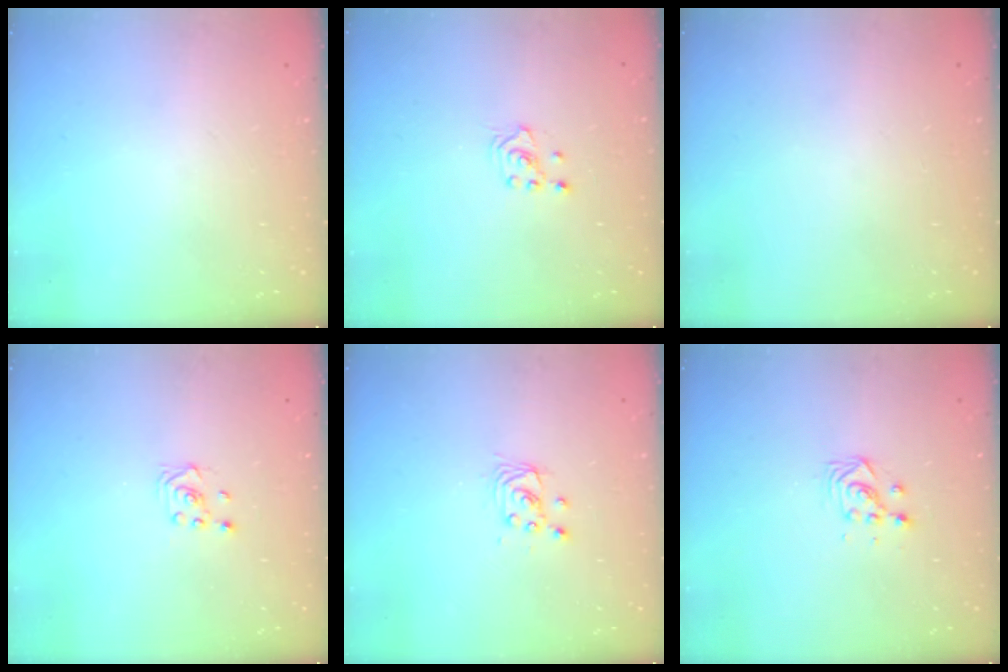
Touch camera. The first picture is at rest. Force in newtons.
{"total": 2.1, "press": 2.1, "slide": 0.1}
{"total": 0.0}
{"total": 1.6, "press": 1.4, "slide": 0.9}
{"total": 2.8, "press": 2.8, "slide": 0.2}
{"total": 3.7, "press": 3.7, "slide": 0.2}